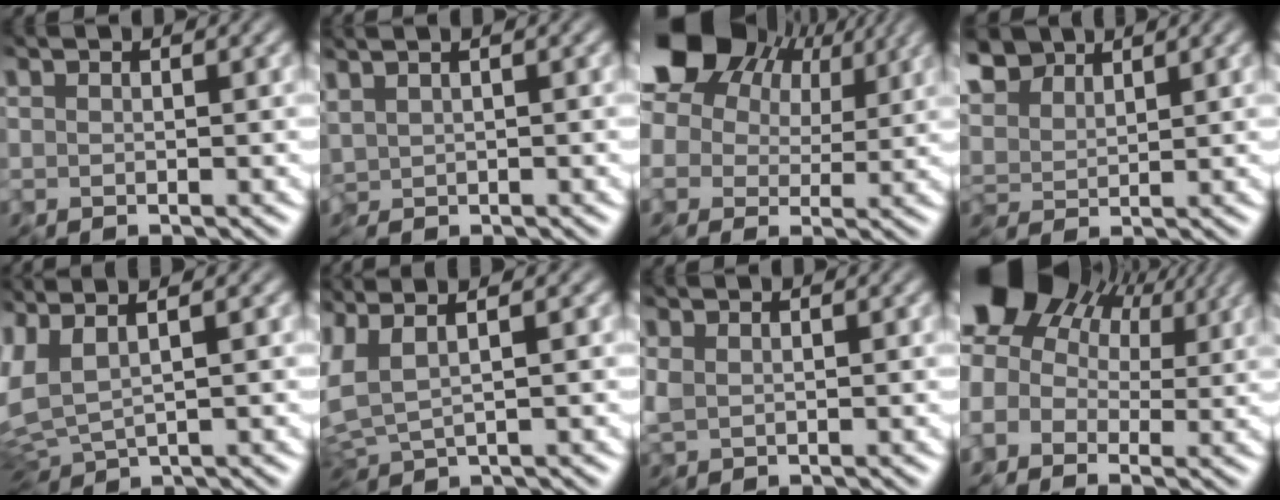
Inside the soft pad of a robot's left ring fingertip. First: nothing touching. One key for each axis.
{"total": 0.8, "fx": 0.5, "fy": 0.1, "fz": 0.6, "tx": -0.019, "ty": 0.003, "tz": 0.012}
{"total": 16.7, "fx": 8.3, "fy": 10.0, "fz": 10.4, "tx": -0.219, "ty": 0.051, "tz": 0.121}
{"total": 5.4, "fx": 3.8, "fy": 2.5, "fz": 2.9, "tx": -0.083, "ty": 0.012, "tz": 0.054}
{"total": 3.0, "fx": 0.8, "fy": 0.3, "fz": 2.8, "tx": -0.069, "ty": 0.009, "tz": 0.013}
{"total": 3.1, "fx": 0.7, "fy": 0.5, "fz": 2.9, "tx": -0.079, "ty": 0.009, "tz": 0.013}
{"total": 0.8, "fx": 0.3, "fy": 0.4, "fz": 0.6, "tx": -0.019, "ty": -0.001, "tz": 0.006}
{"total": 9.5, "fx": 4.0, "fy": 6.3, "fz": 5.8, "tx": -0.111, "ty": 0.036, "tz": 0.050}